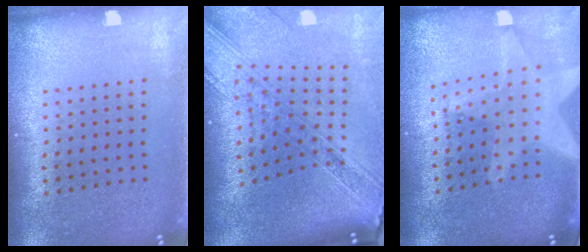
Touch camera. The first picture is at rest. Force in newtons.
{"total": 2.8, "press": 2.3, "slide": 1.7}
{"total": 2.2, "press": 1.8, "slide": 1.2}